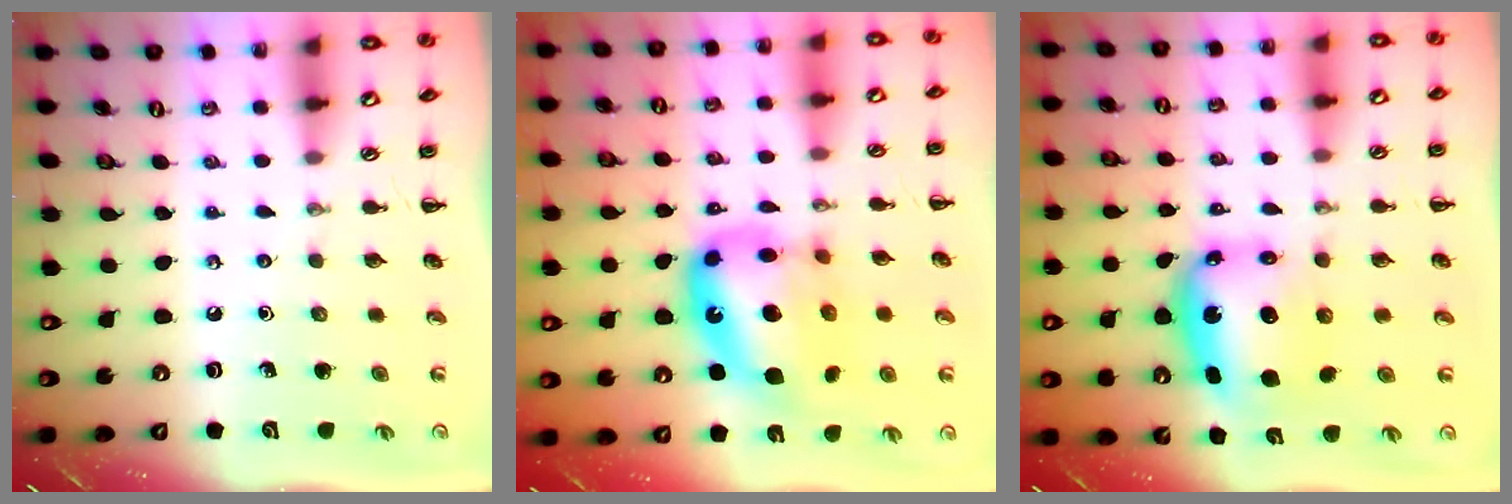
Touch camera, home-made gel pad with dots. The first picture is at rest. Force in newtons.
{"total": 17.9, "press": 17.3, "slide": 4.7}
{"total": 6.6, "press": 6.3, "slide": 2.0}